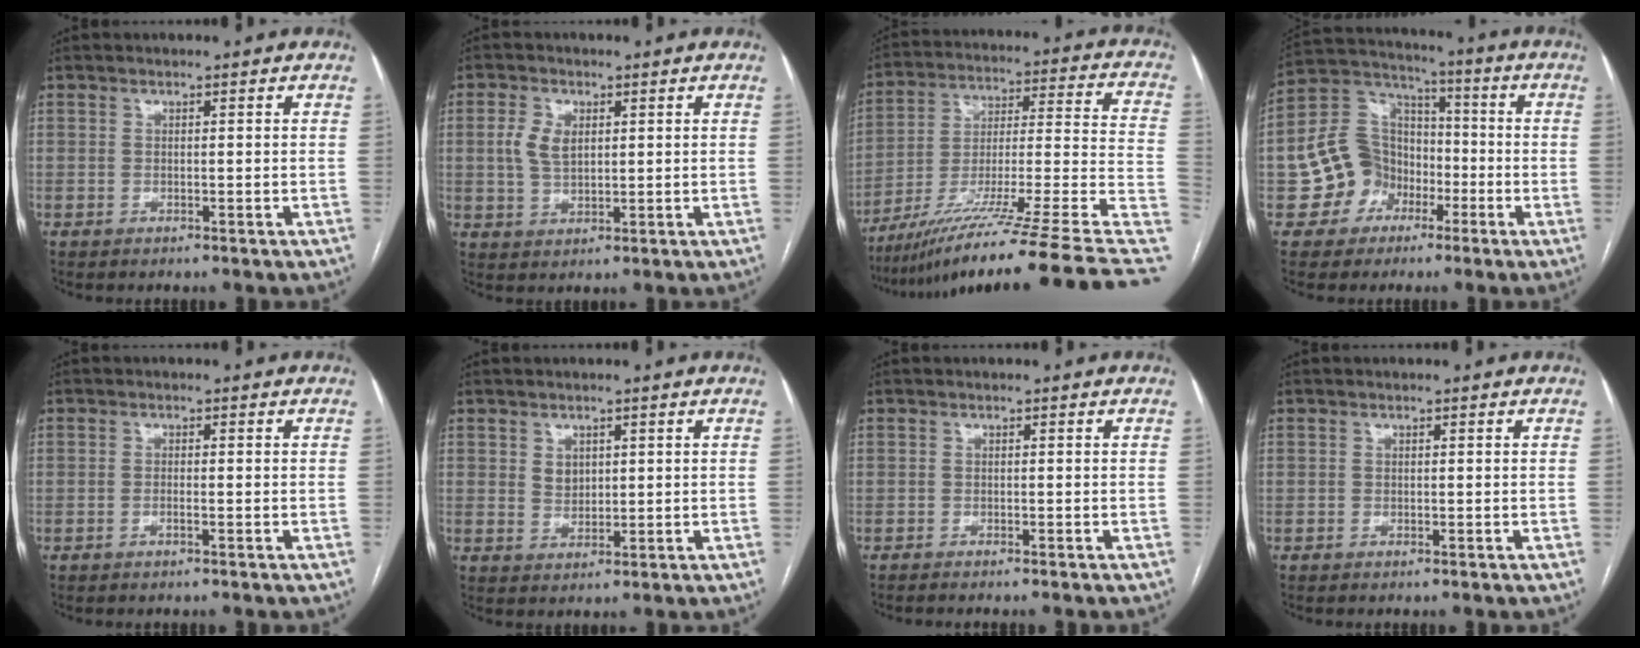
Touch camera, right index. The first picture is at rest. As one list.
[{"total": 4.6, "force": [1.1, 2.7, 3.5], "torque": [-0.080, 0.007, 0.024]}, {"total": 24.9, "force": [-18.5, -0.5, 16.7], "torque": [-0.180, 0.018, -0.294]}, {"total": 11.1, "force": [-3.6, 9.9, 3.5], "torque": [-0.075, 0.039, -0.057]}, {"total": 0.8, "force": [-0.5, 0.0, 0.7], "torque": [-0.016, 0.001, -0.009]}, {"total": 2.5, "force": [1.0, 1.9, 1.3], "torque": [-0.023, 0.000, 0.022]}, {"total": 2.4, "force": [-2.0, 0.0, 1.2], "torque": [-0.013, 0.000, -0.026]}, {"total": 0.0}]